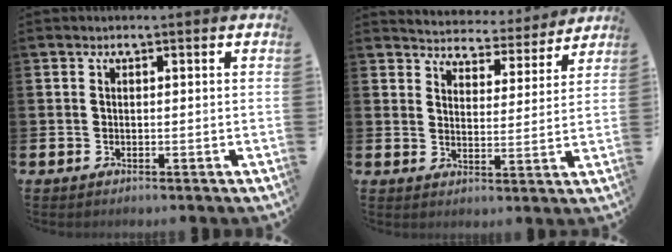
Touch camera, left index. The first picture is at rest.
{"total": 4.8, "force": [4.7, 1.1, -0.1], "torque": [-0.014, -0.042, 0.079]}